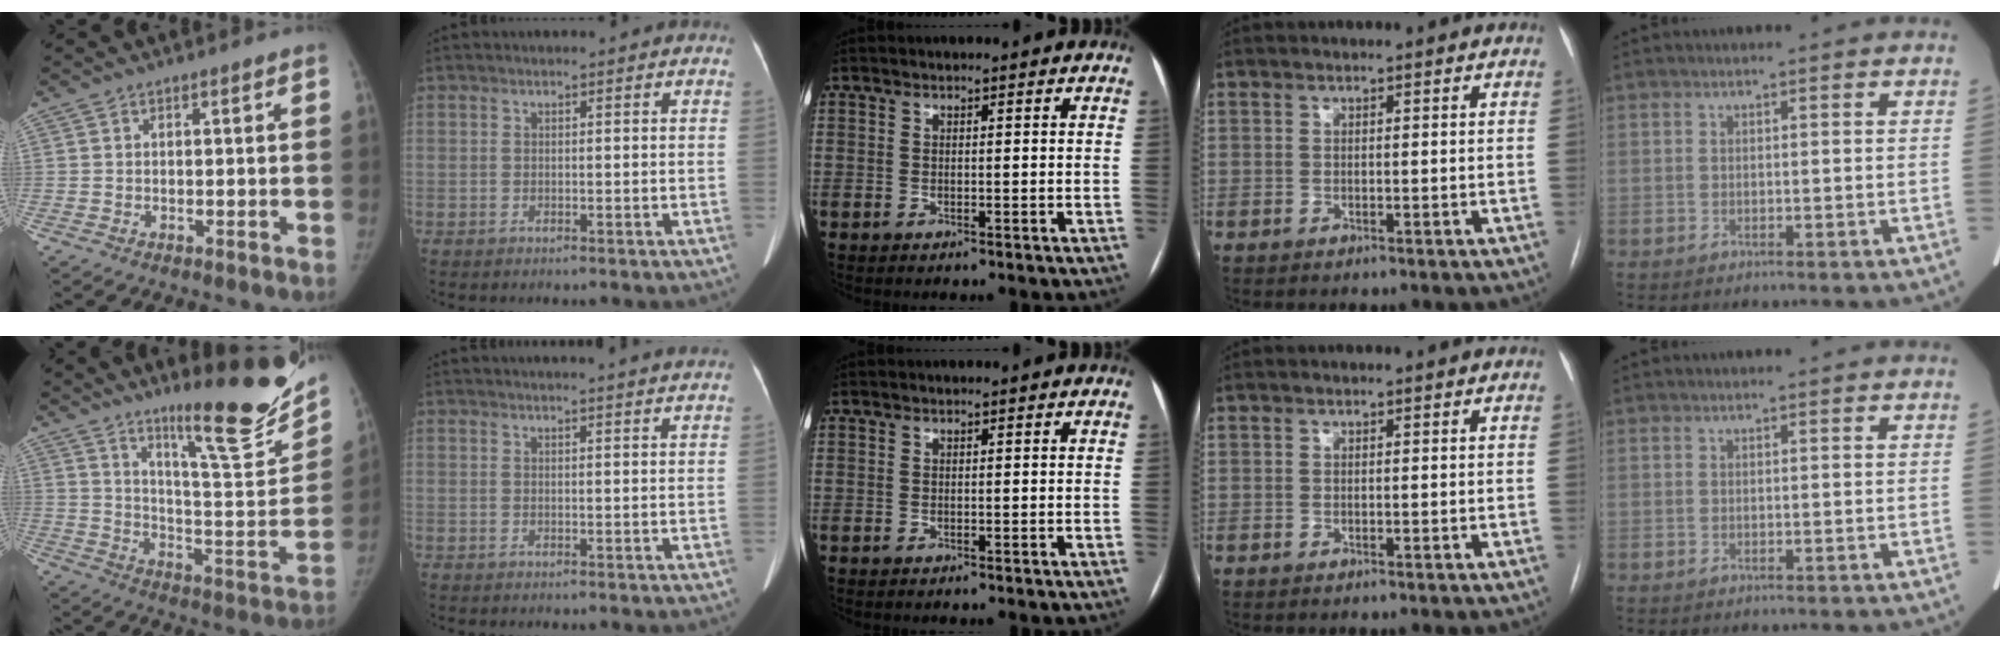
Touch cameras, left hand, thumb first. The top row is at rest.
{"thumb": {"total": 20.6, "force": [15.4, 2.8, 13.4], "torque": [-0.157, -0.114, 0.240]}, "index": {"total": 9.4, "force": [8.9, -0.7, 2.9], "torque": [-0.035, 0.002, 0.086]}}